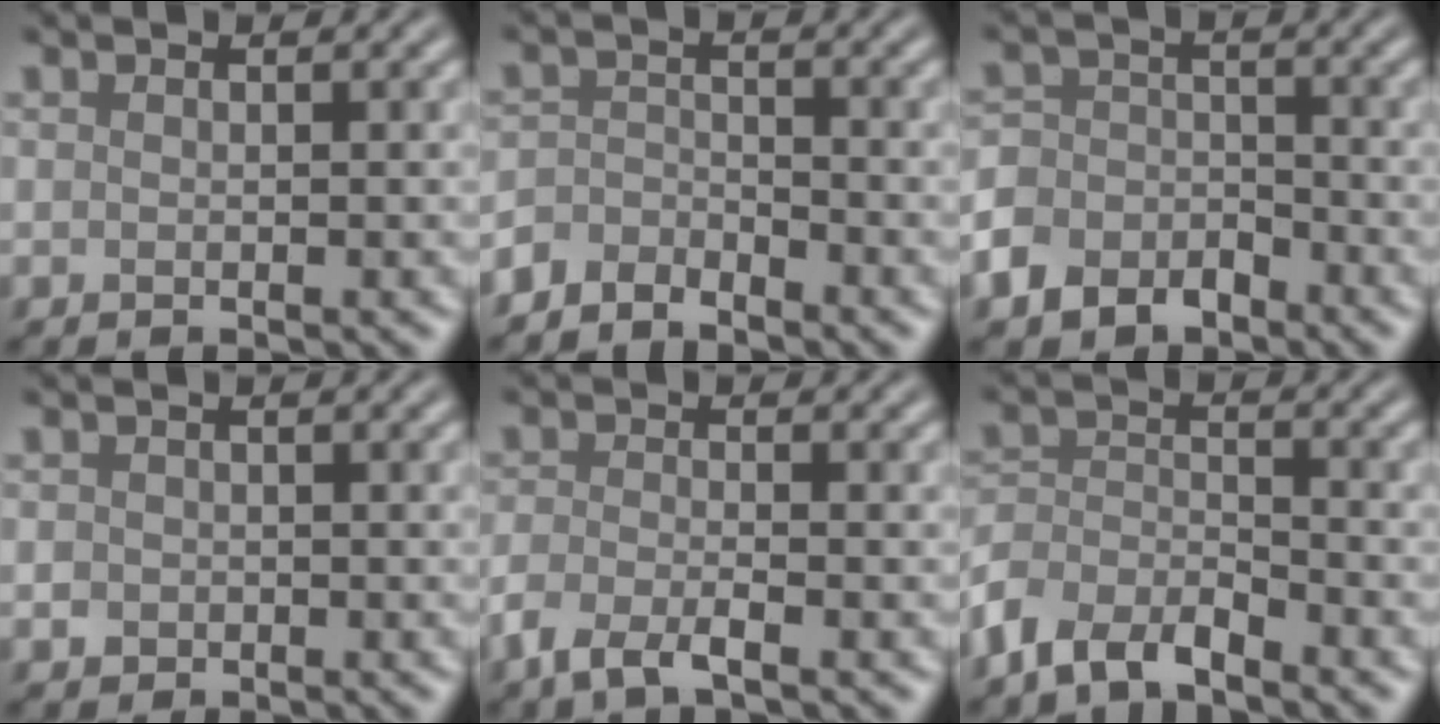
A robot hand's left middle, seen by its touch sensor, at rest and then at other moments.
{"total": 2.5, "force": [-2.3, 0.9, 0.4], "torque": [-0.009, 0.004, -0.054]}
{"total": 4.5, "force": [-3.0, 3.1, 1.3], "torque": [-0.030, 0.000, -0.066]}
{"total": 0.9, "force": [-0.2, 0.9, 0.3], "torque": [0.000, -0.005, -0.006]}
{"total": 2.8, "force": [-1.8, 0.8, 2.0], "torque": [-0.049, -0.005, -0.044]}
{"total": 4.7, "force": [-3.8, 1.9, 2.0], "torque": [-0.037, -0.002, -0.084]}